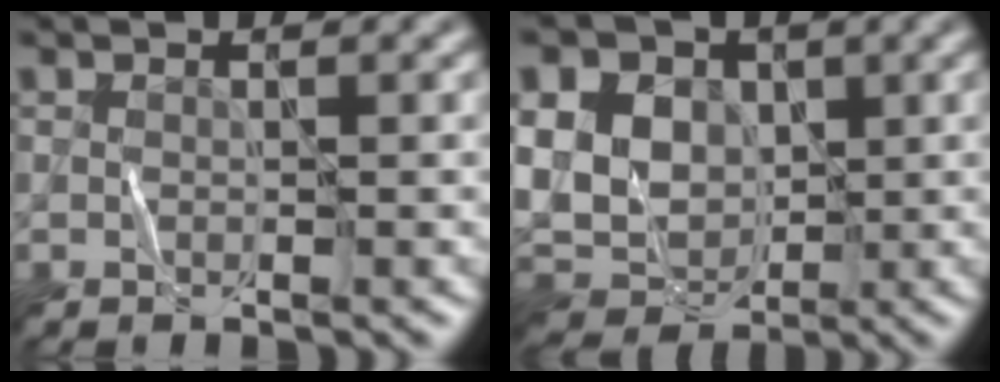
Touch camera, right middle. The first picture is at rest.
{"total": 13.8, "force": [2.3, 11.5, 7.3], "torque": [-0.152, 0.025, 0.023]}